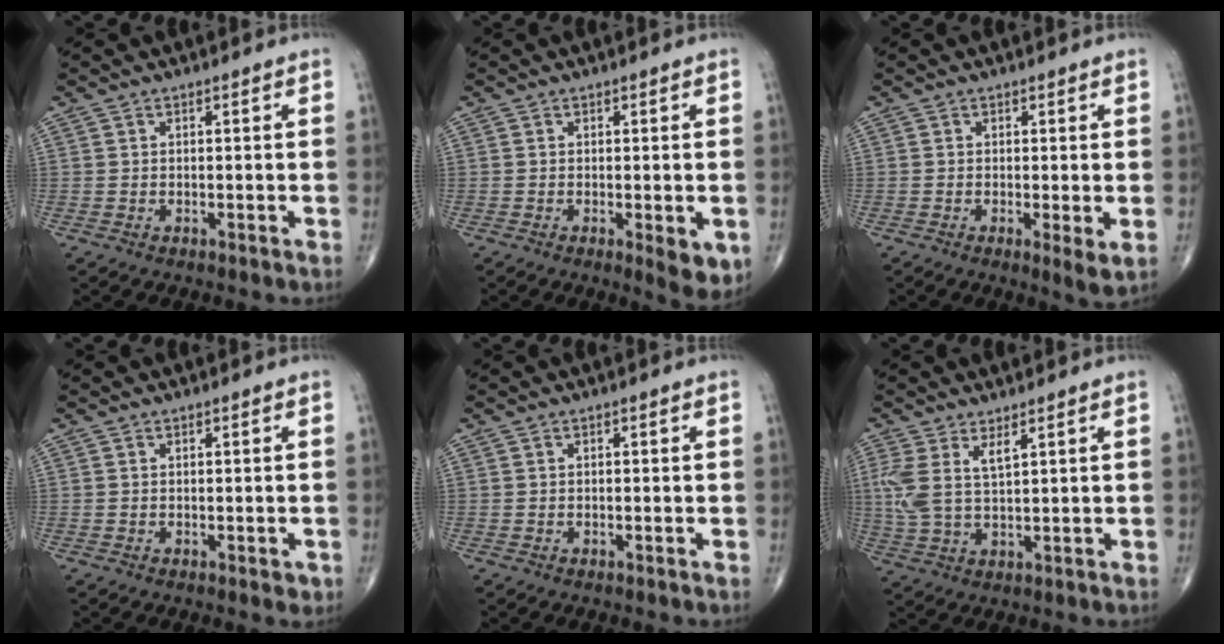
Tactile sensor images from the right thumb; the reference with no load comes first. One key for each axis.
{"total": 5.1, "fx": -1.3, "fy": 1.7, "fz": 4.6, "tx": -0.058, "ty": -0.013, "tz": -0.015}
{"total": 3.1, "fx": -0.3, "fy": 0.6, "fz": 3.0, "tx": -0.053, "ty": -0.014, "tz": -0.011}
{"total": 1.1, "fx": -0.2, "fy": 0.7, "fz": 0.9, "tx": -0.007, "ty": -0.002, "tz": -0.001}
{"total": 0.0}
{"total": 6.9, "fx": 2.9, "fy": 2.5, "fz": 5.7, "tx": -0.141, "ty": -0.008, "tz": 0.066}